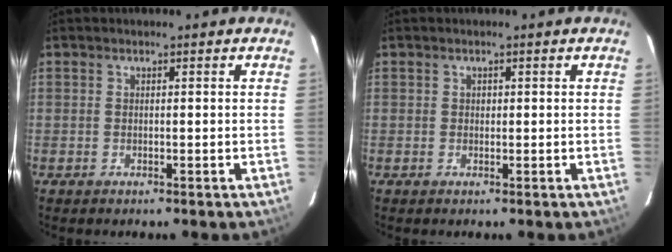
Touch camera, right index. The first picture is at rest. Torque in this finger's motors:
{"motor_torque": [0.11, -0.01, 0.05, 0.01]}